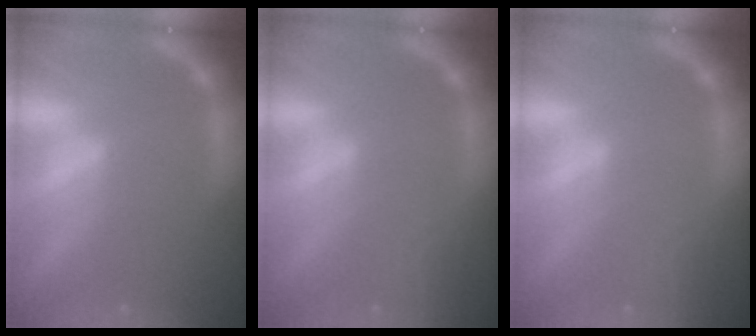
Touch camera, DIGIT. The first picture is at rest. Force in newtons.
{"total": 2.4}
{"total": 2.4}